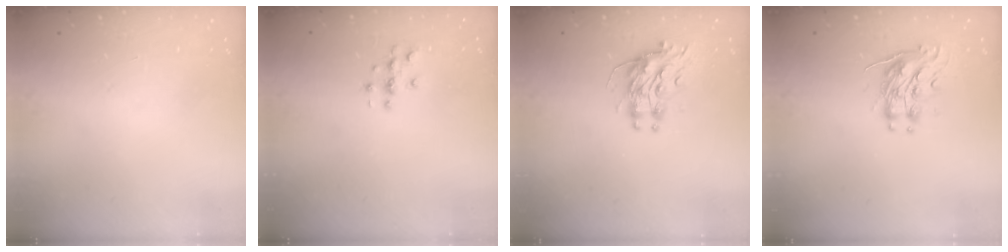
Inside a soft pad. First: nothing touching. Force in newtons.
{"total": 2.7, "press": 2.7, "slide": 0.3}
{"total": 9.0, "press": 9.0, "slide": 0.7}
{"total": 8.9, "press": 8.9, "slide": 0.2}